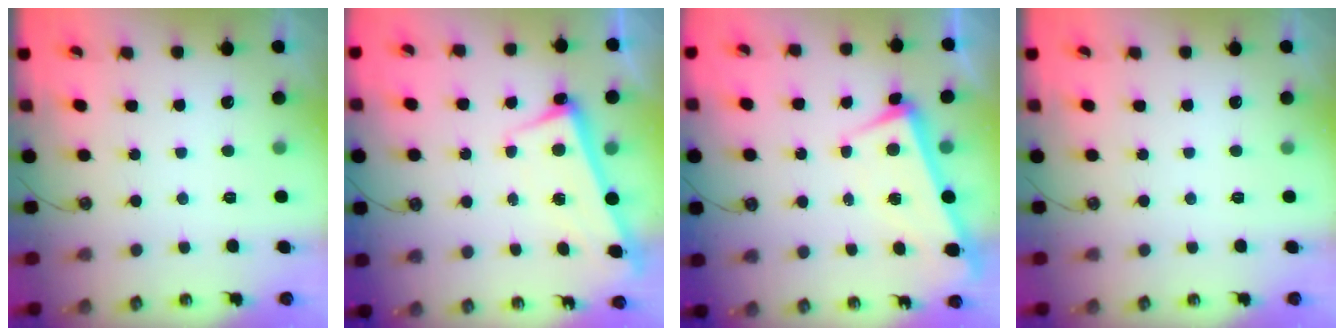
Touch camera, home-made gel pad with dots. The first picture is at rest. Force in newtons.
{"total": 2.6, "press": 2.4, "slide": 0.9}
{"total": 0.8, "press": 0.6, "slide": 0.6}
{"total": 0.0}